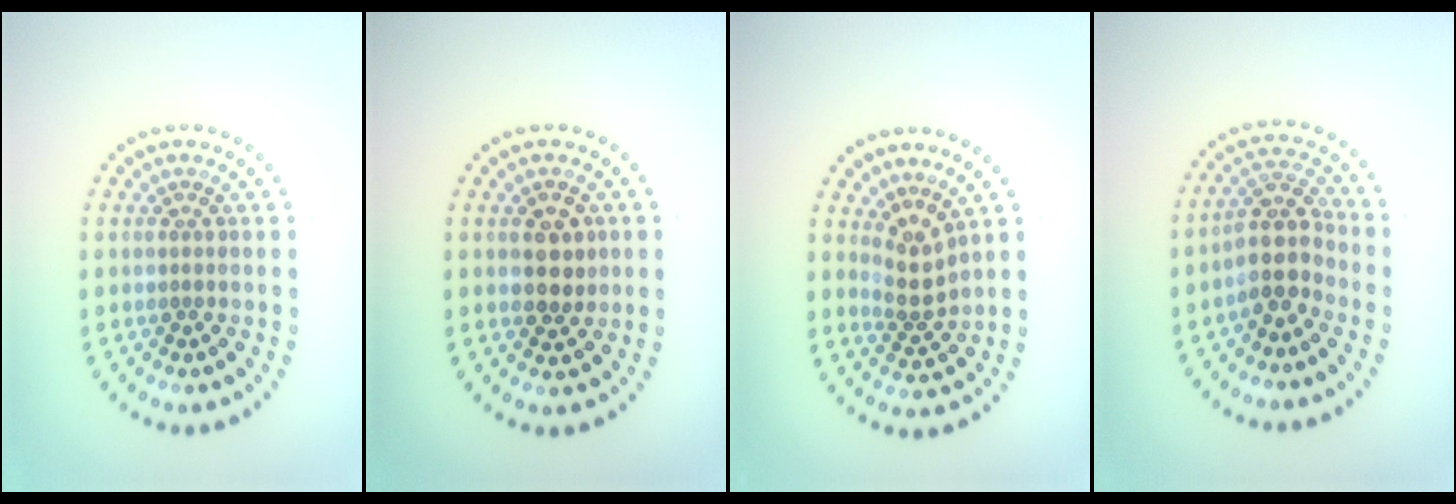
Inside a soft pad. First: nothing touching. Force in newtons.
{"total": 2.5, "press": 2.5, "slide": 0.3}
{"total": 2.5, "press": 1.8, "slide": 1.7}
{"total": 3.8, "press": 3.1, "slide": 2.2}